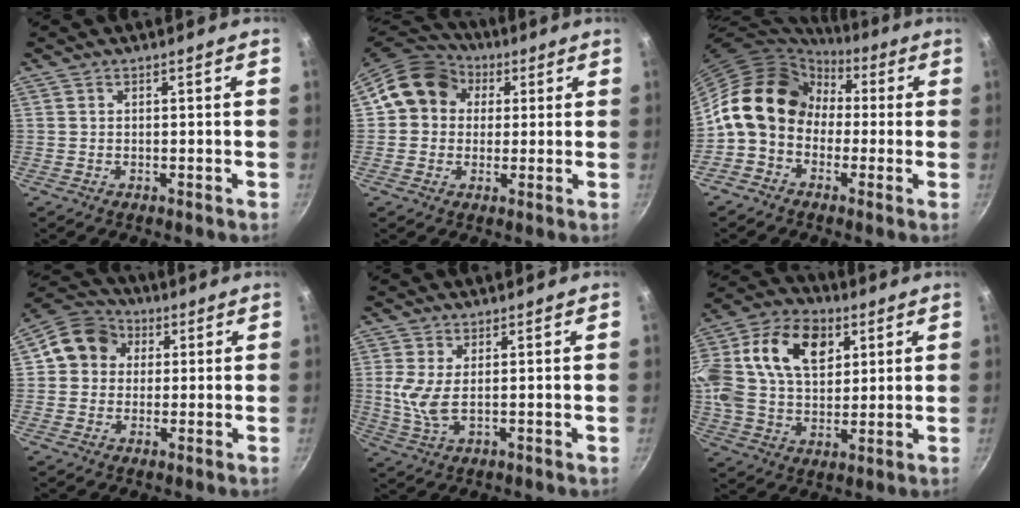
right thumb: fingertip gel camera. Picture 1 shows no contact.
{"total": 11.8, "force": [2.7, 10.2, 5.3], "torque": [-0.059, 0.022, 0.027]}
{"total": 14.1, "force": [0.9, 11.5, 8.1], "torque": [-0.102, 0.036, -0.008]}
{"total": 9.5, "force": [2.0, 8.4, 3.9], "torque": [-0.037, 0.017, 0.016]}
{"total": 5.0, "force": [1.1, 1.9, 4.6], "torque": [-0.100, -0.008, 0.026]}
{"total": 25.6, "force": [8.5, 16.9, 17.3], "torque": [-0.347, 0.018, 0.138]}